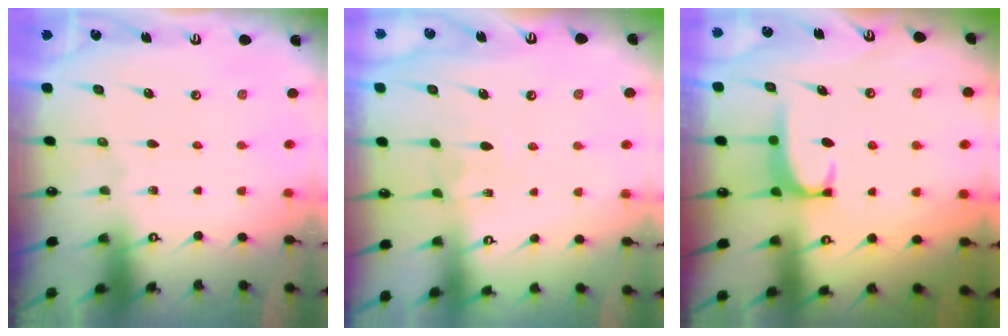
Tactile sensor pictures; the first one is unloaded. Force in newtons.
{"total": 3.7, "press": 3.7, "slide": 0.3}
{"total": 1.9, "press": 1.9, "slide": 0.5}